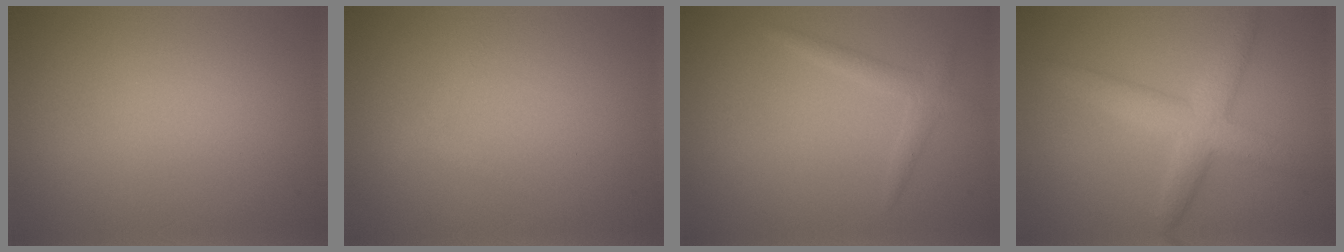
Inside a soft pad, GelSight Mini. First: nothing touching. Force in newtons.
{"total": 0.6, "press": 0.6, "slide": 0.0}
{"total": 1.6, "press": 1.6, "slide": 0.1}
{"total": 4.2, "press": 4.2, "slide": 0.1}